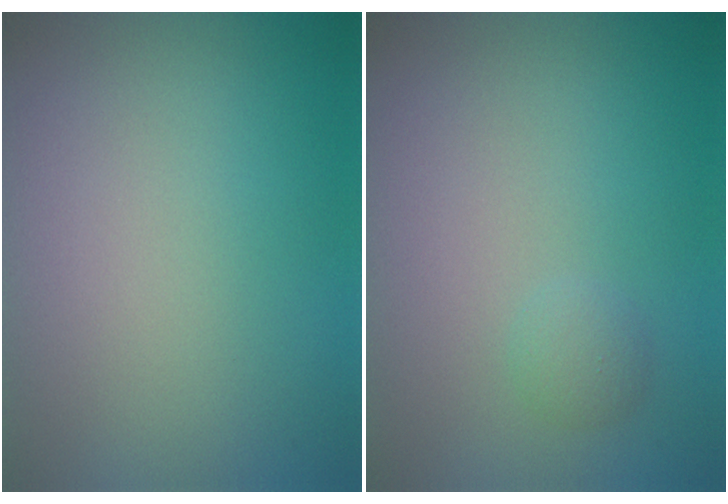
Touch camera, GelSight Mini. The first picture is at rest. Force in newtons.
{"total": 1.1, "press": 1.1, "slide": 0.1}